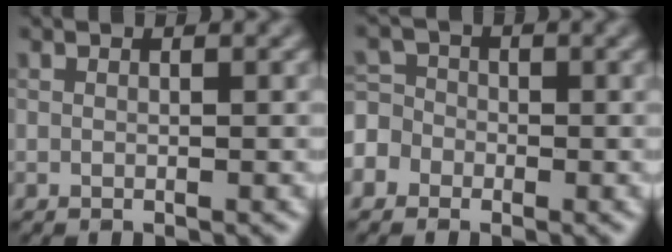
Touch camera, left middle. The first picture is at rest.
{"total": 4.6, "force": [-2.2, 3.9, 1.1], "torque": [-0.009, 0.012, -0.059]}